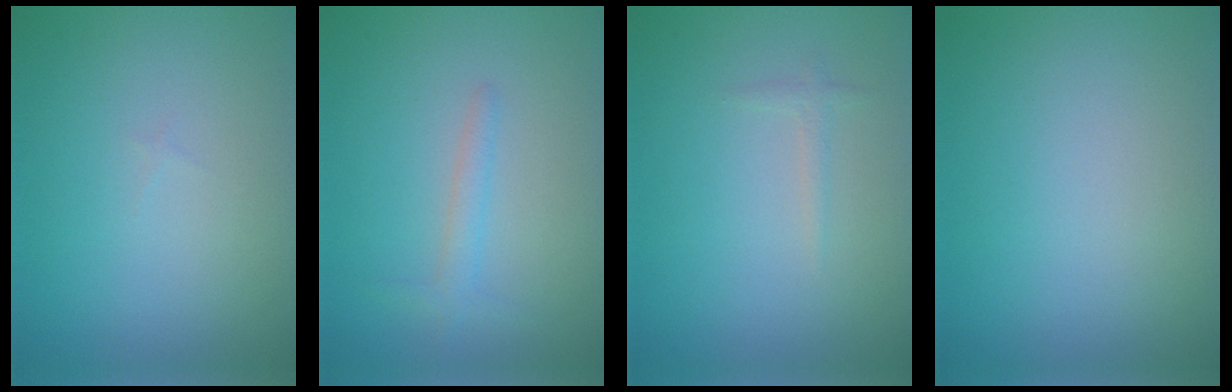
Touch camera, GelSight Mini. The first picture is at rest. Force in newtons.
{"total": 1.5, "press": 1.5, "slide": 0.1}
{"total": 0.7, "press": 0.7, "slide": 0.1}
{"total": 0.0}